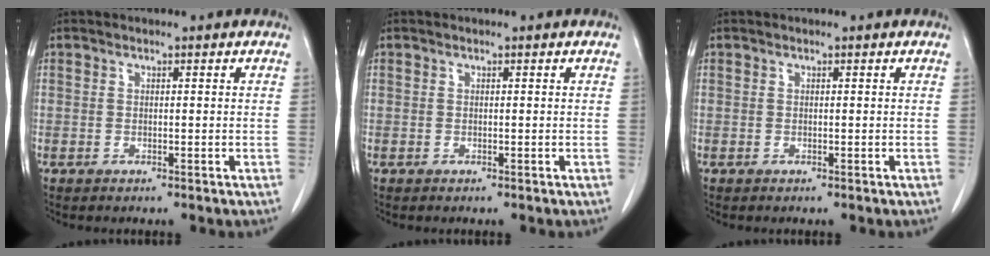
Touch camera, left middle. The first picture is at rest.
{"total": 0.0}
{"total": 0.0}